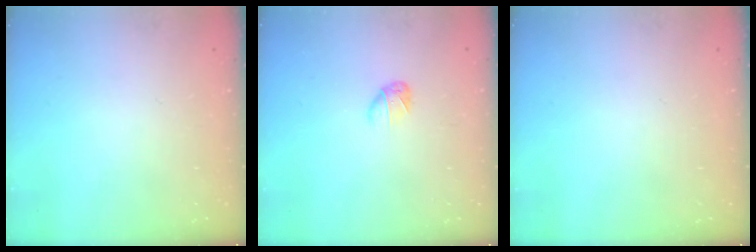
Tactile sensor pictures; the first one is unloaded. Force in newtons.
{"total": 3.3, "press": 3.2, "slide": 0.8}
{"total": 0.0}